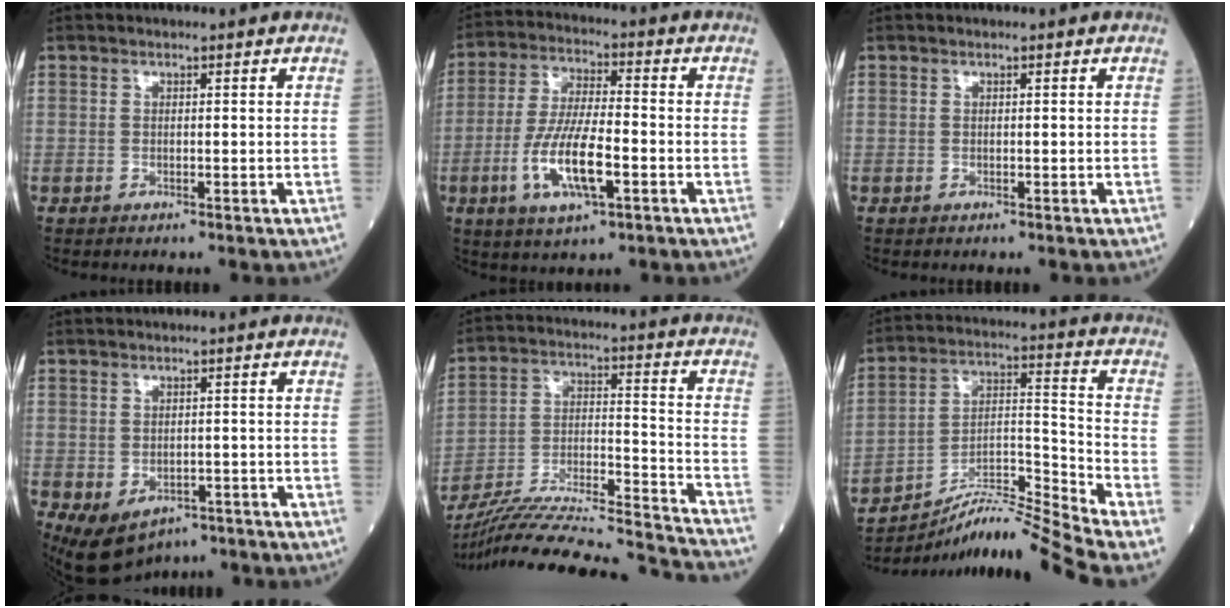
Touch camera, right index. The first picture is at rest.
{"total": 10.9, "force": [-3.4, 2.7, 10.0], "torque": [-0.207, -0.006, -0.058]}
{"total": 0.0}
{"total": 6.4, "force": [-3.2, 4.5, 3.2], "torque": [-0.052, 0.007, -0.039]}
{"total": 26.7, "force": [-25.0, 0.2, 9.4], "torque": [-0.140, -0.017, -0.378]}
{"total": 11.5, "force": [-10.3, -2.8, 4.4], "torque": [-0.070, 0.019, -0.181]}